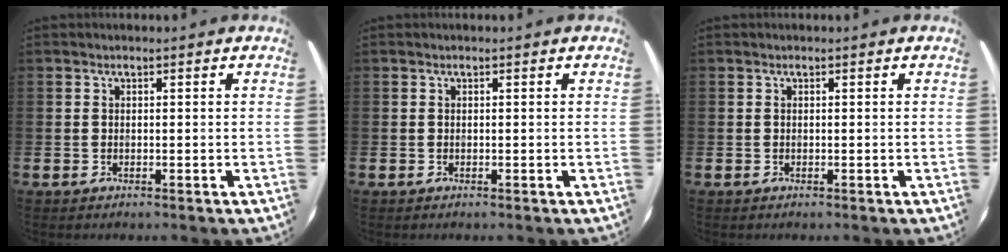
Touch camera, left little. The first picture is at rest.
{"total": 0.0}
{"total": 0.0}